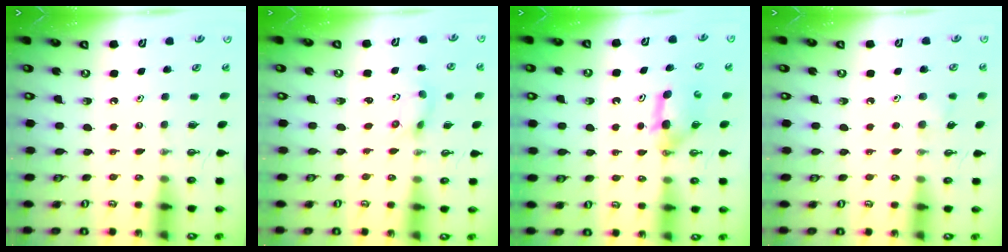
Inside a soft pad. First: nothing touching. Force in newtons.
{"total": 2.5, "press": 2.3, "slide": 0.9}
{"total": 4.4, "press": 4.3, "slide": 1.1}
{"total": 6.1, "press": 5.8, "slide": 2.1}